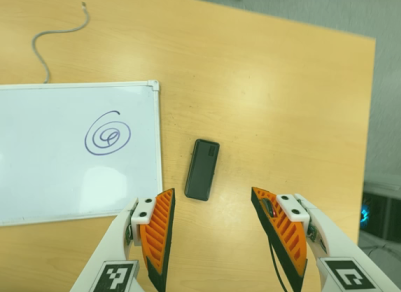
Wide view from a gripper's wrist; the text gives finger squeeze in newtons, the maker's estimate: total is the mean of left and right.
{"total": 0.0}